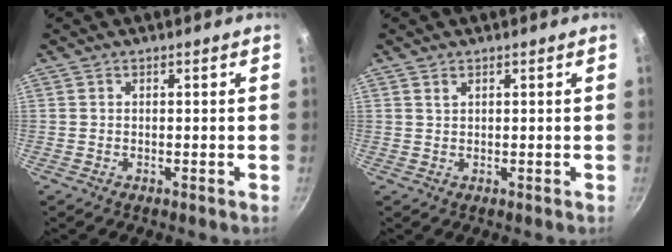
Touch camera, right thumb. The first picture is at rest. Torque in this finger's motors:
{"motor_torque": [-0.21, 0.08, 0.13, -0.12, 0.09]}